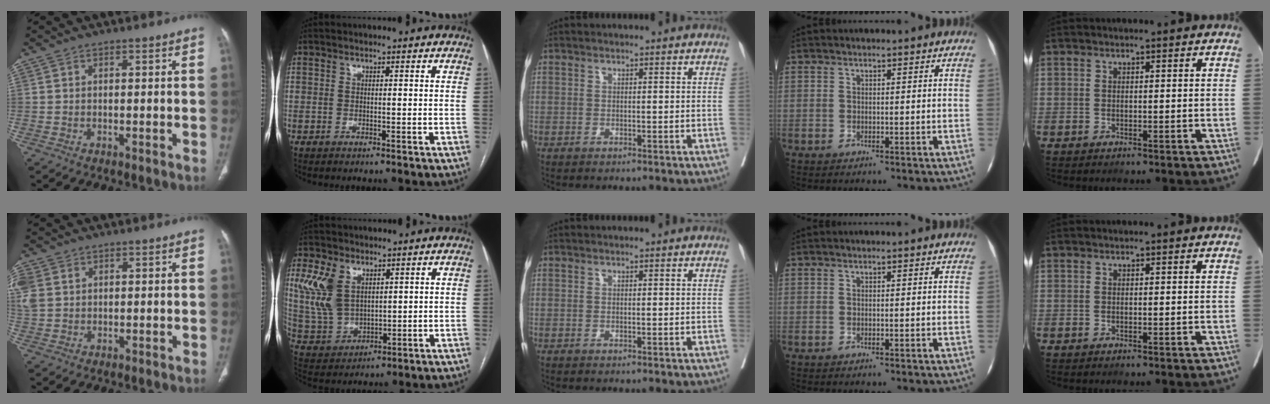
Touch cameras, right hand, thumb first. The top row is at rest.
{"thumb": {"total": 6.5, "force": [1.9, 5.1, 3.6], "torque": [-0.110, 0.011, 0.047]}, "index": {"total": 9.3, "force": [3.9, 5.9, 6.1], "torque": [-0.151, 0.013, 0.092]}}